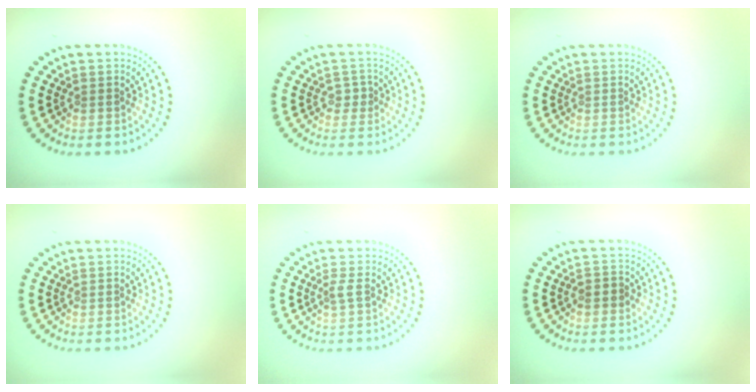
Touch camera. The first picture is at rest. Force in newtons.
{"total": 1.0, "press": 0.9, "slide": 0.4}
{"total": 0.0}
{"total": 0.0}
{"total": 0.9, "press": 0.6, "slide": 0.7}
{"total": 1.3, "press": 1.1, "slide": 0.5}